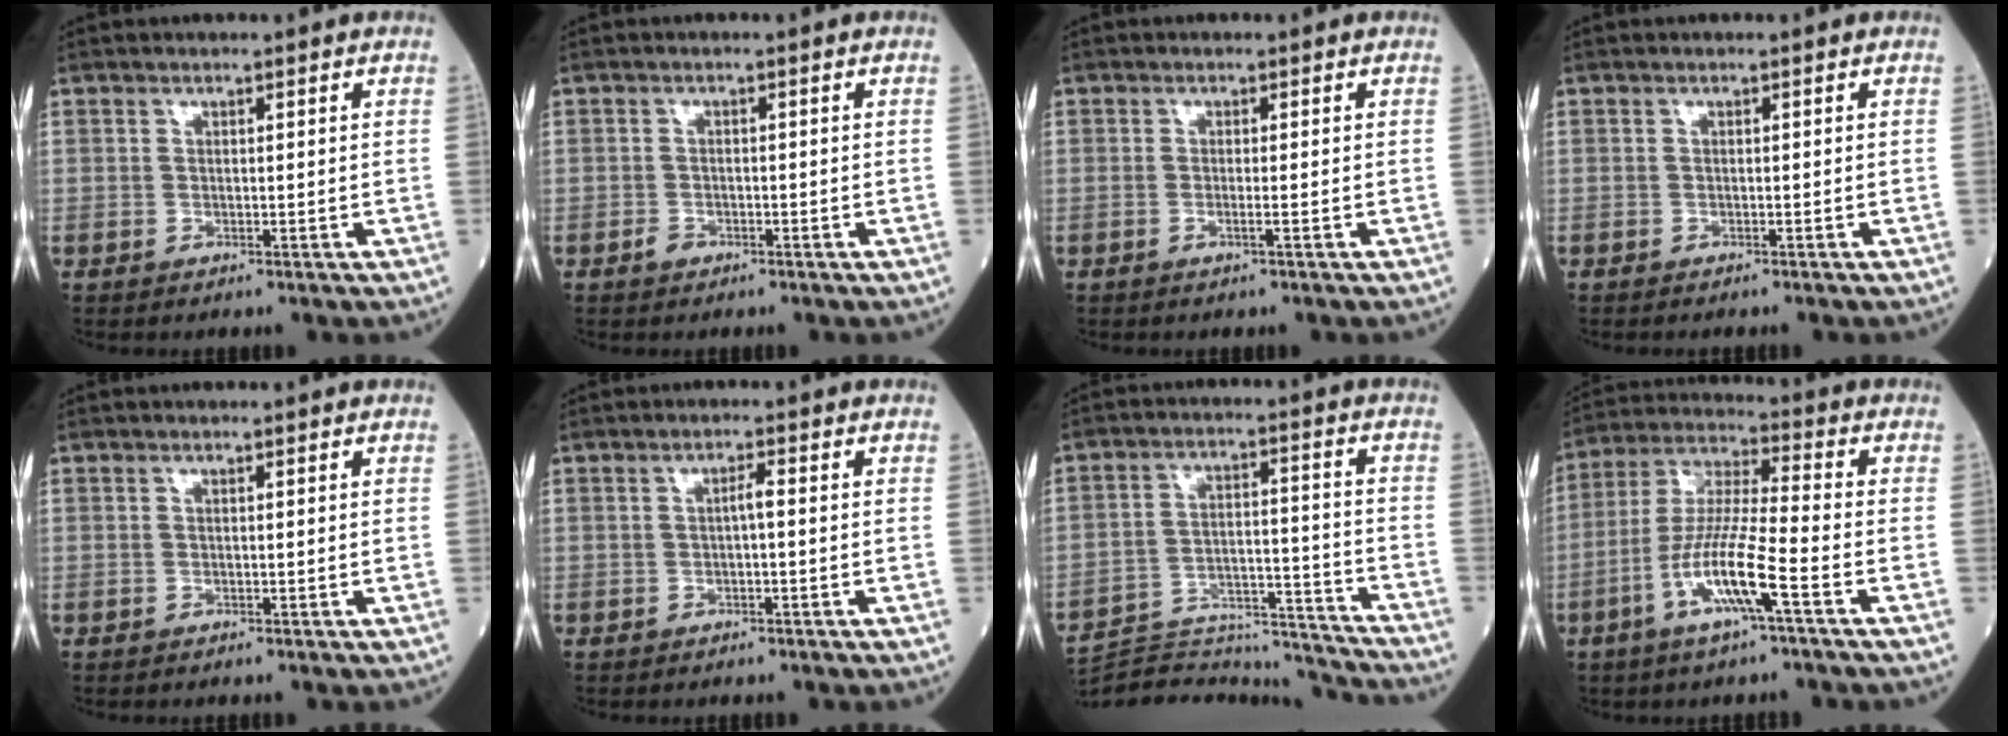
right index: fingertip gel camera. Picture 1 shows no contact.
{"total": 1.3, "force": [-0.9, 0.8, 0.5], "torque": [-0.008, 0.003, -0.015]}
{"total": 0.8, "force": [-0.3, -0.2, 0.7], "torque": [-0.015, 0.001, -0.004]}
{"total": 1.3, "force": [-1.1, 0.0, 0.5], "torque": [-0.009, 0.000, -0.015]}
{"total": 0.0}
{"total": 1.5, "force": [-0.1, 0.1, 1.5], "torque": [-0.024, 0.004, -0.002]}
{"total": 20.2, "force": [-20.0, 1.0, 3.0], "torque": [-0.075, 0.016, -0.294]}
{"total": 8.6, "force": [-3.6, 0.2, 7.8], "torque": [-0.156, -0.001, -0.069]}